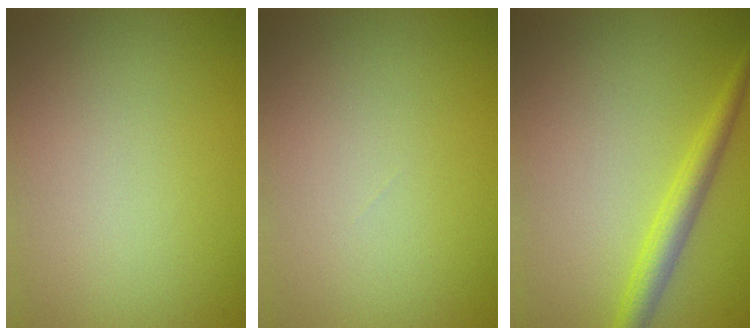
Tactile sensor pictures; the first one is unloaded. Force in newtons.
{"total": 0.0}
{"total": 2.8, "press": 2.8, "slide": 0.0}